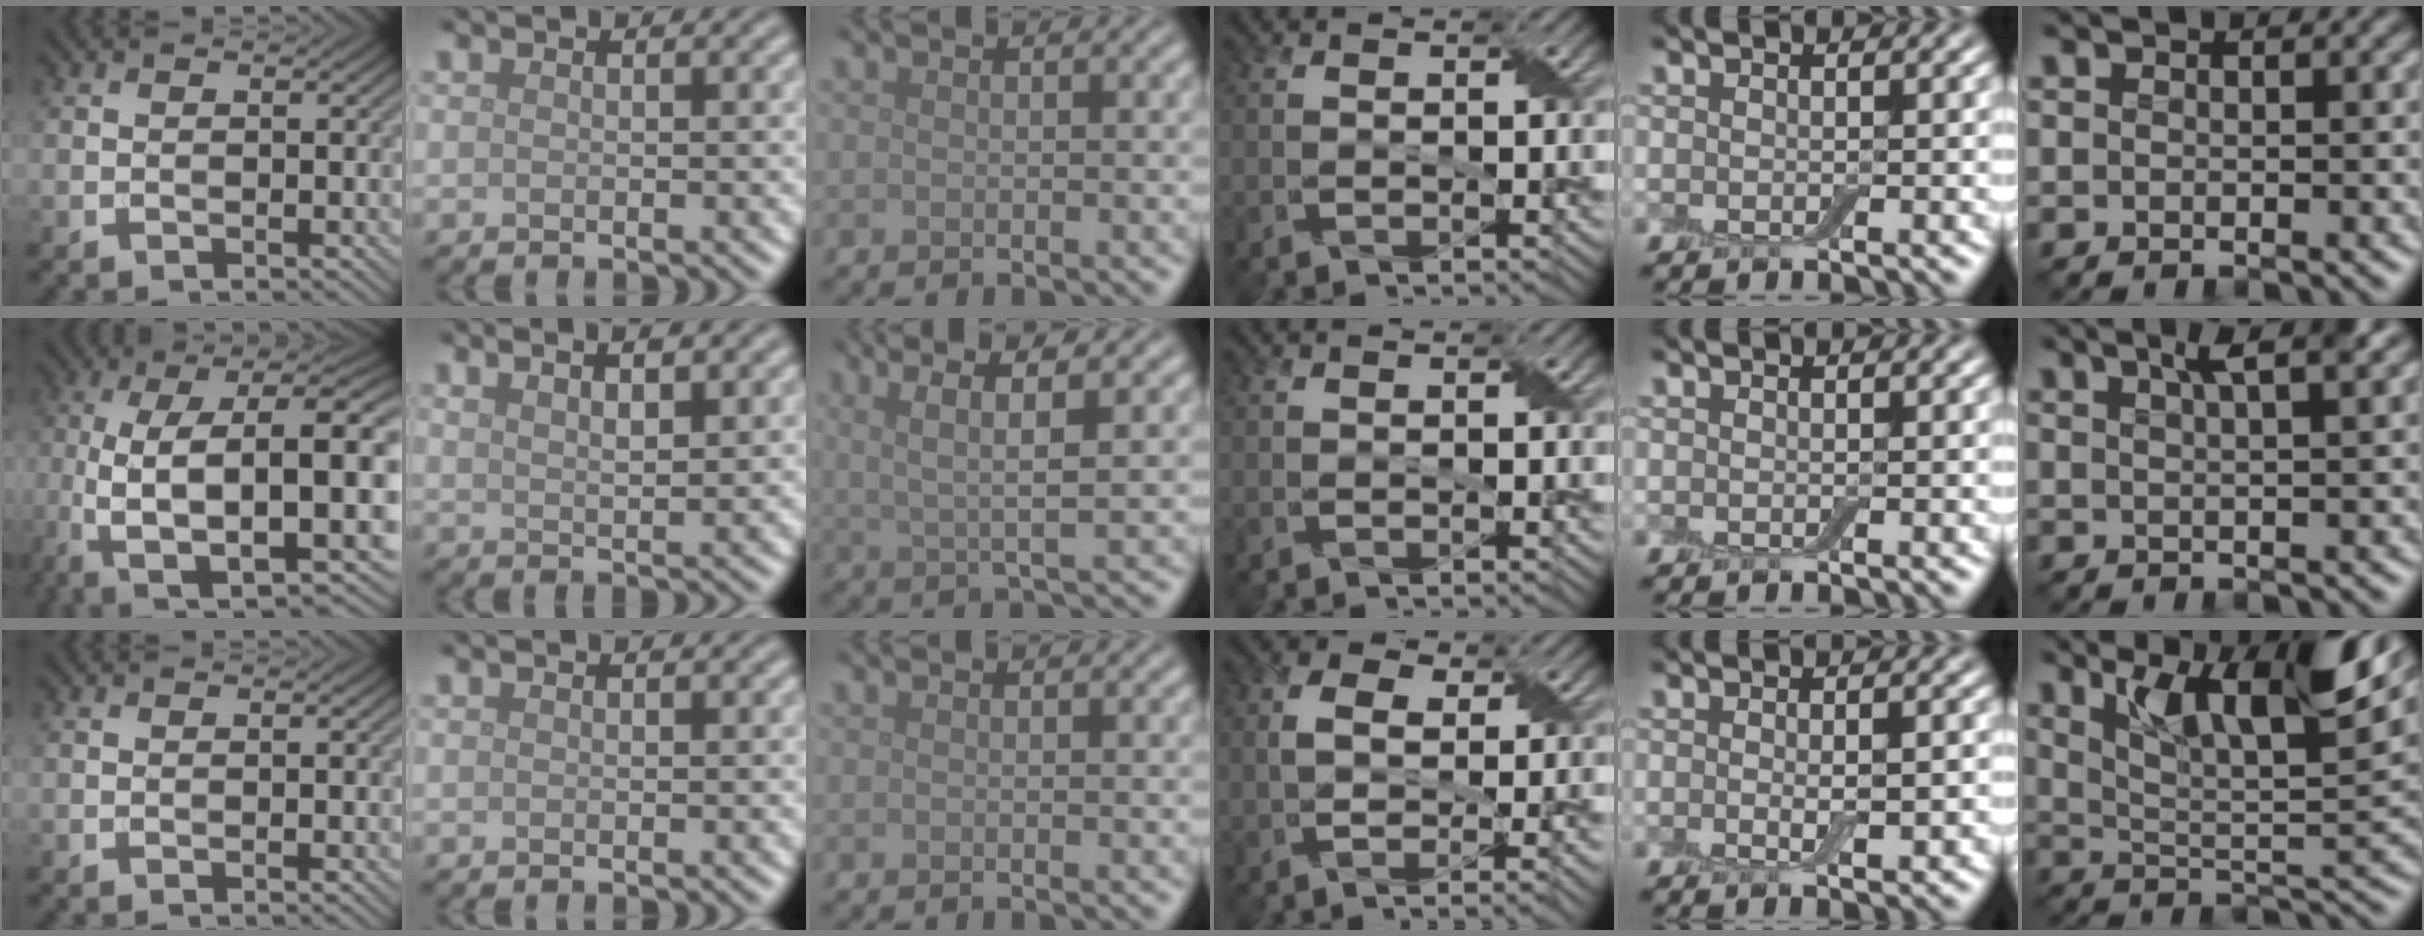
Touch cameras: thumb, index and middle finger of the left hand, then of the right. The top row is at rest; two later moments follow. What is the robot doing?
{"motion": "peel", "object": "bubble wrap"}